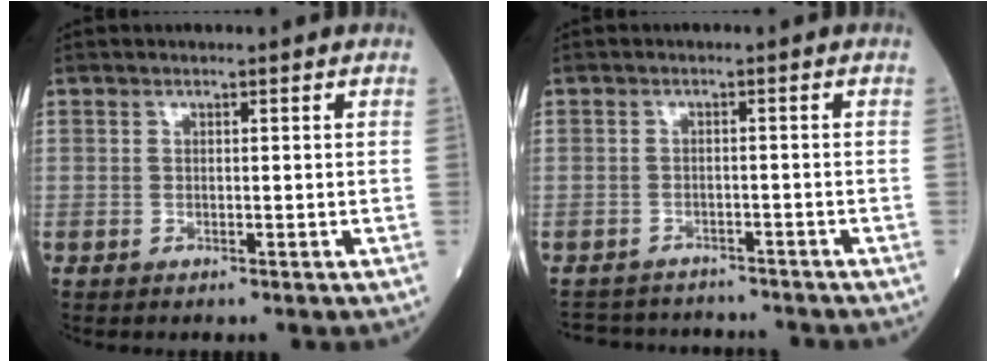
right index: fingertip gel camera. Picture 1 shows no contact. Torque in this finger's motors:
{"motor_torque": [-0.52, -0.43, -1.05, -0.21]}